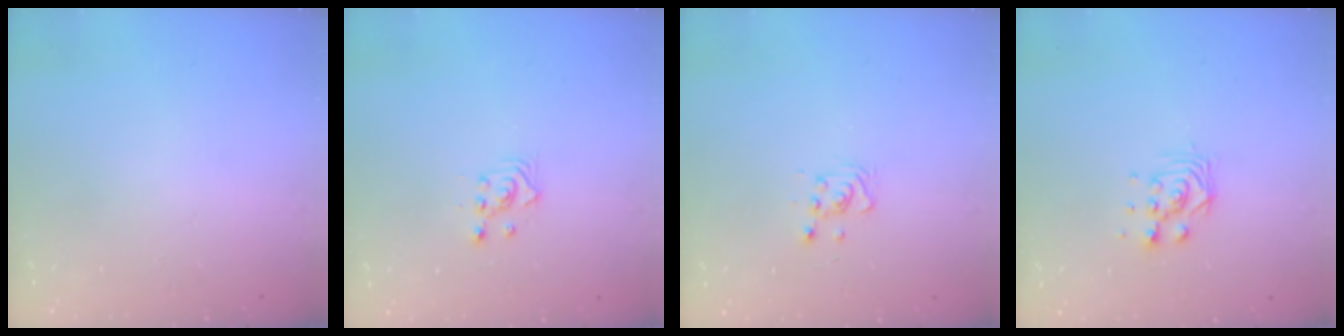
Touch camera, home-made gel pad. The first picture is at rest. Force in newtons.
{"total": 2.3, "press": 2.3, "slide": 0.3}
{"total": 4.7, "press": 4.6, "slide": 1.1}
{"total": 5.1, "press": 5.0, "slide": 0.4}